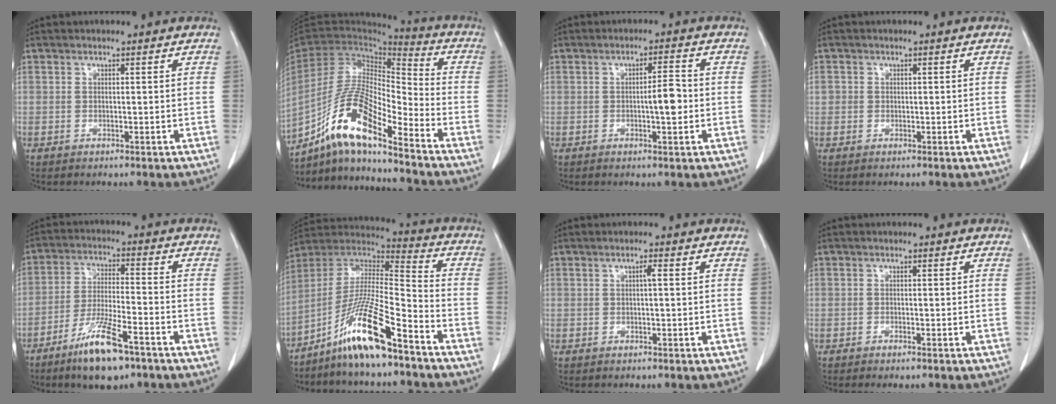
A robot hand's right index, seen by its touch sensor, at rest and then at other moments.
{"total": 14.9, "force": [-10.2, 2.7, 10.5], "torque": [-0.205, 0.004, -0.187]}
{"total": 4.0, "force": [-0.5, 0.7, 3.9], "torque": [-0.060, 0.003, -0.007]}
{"total": 1.0, "force": [0.0, 1.0, 0.1], "torque": [0.008, 0.004, -0.002]}
{"total": 10.5, "force": [-6.9, 1.7, 7.7], "torque": [-0.149, -0.020, -0.123]}
{"total": 14.3, "force": [-9.7, 0.9, 10.5], "torque": [-0.206, 0.002, -0.180]}
{"total": 0.9, "force": [0.1, 0.1, 0.9], "torque": [-0.018, 0.002, 0.001]}
{"total": 0.9, "force": [-0.8, 0.1, 0.6], "torque": [-0.012, -0.004, -0.010]}